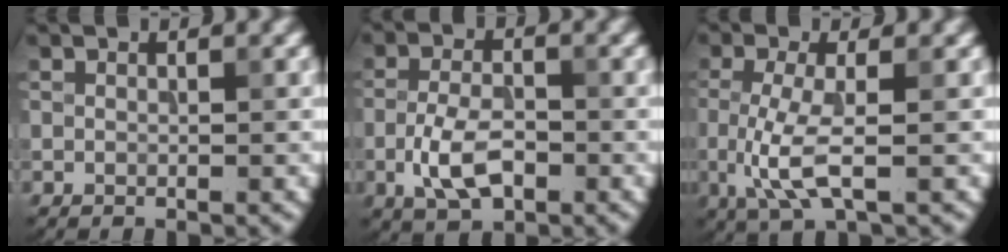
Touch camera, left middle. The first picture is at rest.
{"total": 4.3, "force": [-1.7, 1.8, 3.4], "torque": [-0.075, 0.003, -0.035]}
{"total": 4.1, "force": [-0.8, 0.8, 3.9], "torque": [-0.099, -0.007, -0.016]}